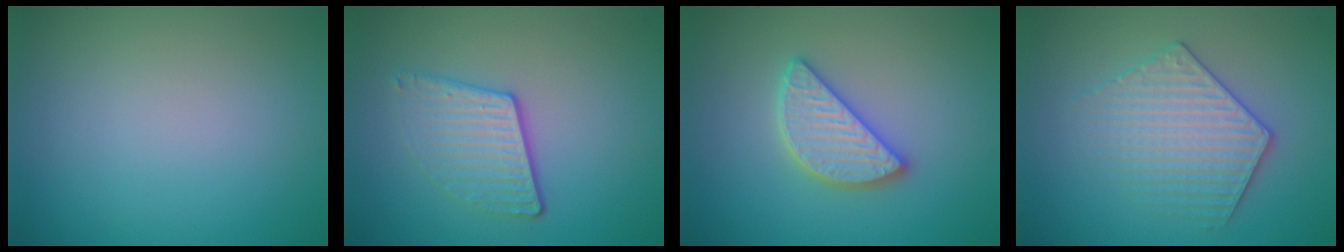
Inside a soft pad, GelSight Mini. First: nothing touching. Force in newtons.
{"total": 3.6, "press": 2.7, "slide": 2.4}
{"total": 4.2, "press": 4.2, "slide": 0.3}
{"total": 3.6, "press": 3.5, "slide": 0.5}